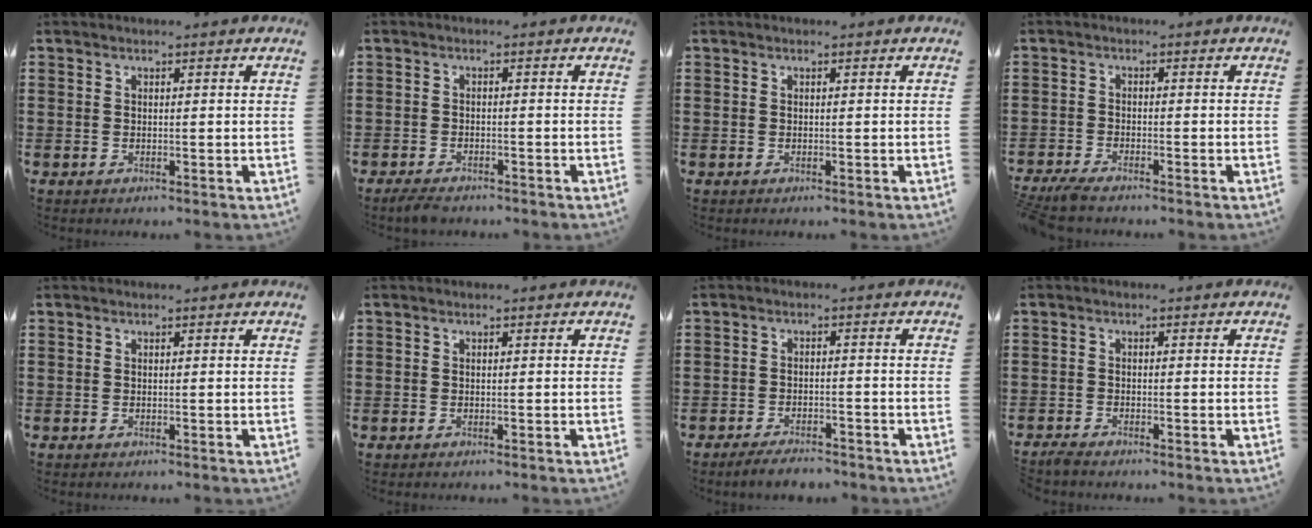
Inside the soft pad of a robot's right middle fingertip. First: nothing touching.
{"total": 2.0, "force": [-1.9, 0.5, 0.5], "torque": [-0.019, -0.002, -0.041]}
{"total": 0.0}
{"total": 2.5, "force": [-2.4, 0.0, 0.8], "torque": [-0.023, 0.000, -0.050]}
{"total": 0.0}
{"total": 0.0}
{"total": 3.0, "force": [-2.9, 0.4, 0.8], "torque": [-0.017, 0.001, -0.057]}
{"total": 1.4, "force": [-1.4, 0.1, 0.3], "torque": [-0.010, 0.000, -0.027]}